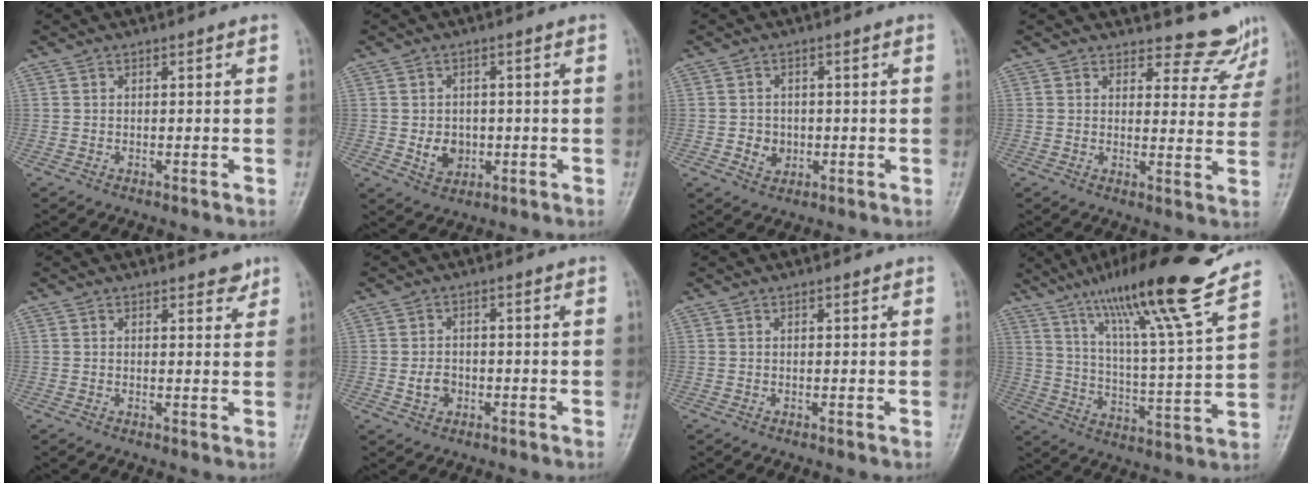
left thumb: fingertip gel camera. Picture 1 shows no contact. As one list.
[{"total": 4.7, "force": [-0.6, 3.9, 2.6], "torque": [-0.024, 0.001, -0.002]}, {"total": 3.4, "force": [-0.6, 3.0, 1.5], "torque": [-0.010, 0.003, -0.004]}, {"total": 6.8, "force": [6.5, 2.0, -0.2], "torque": [0.030, -0.064, 0.069]}, {"total": 2.7, "force": [2.1, 1.0, 1.2], "torque": [0.001, -0.013, 0.026]}, {"total": 3.1, "force": [-0.8, 2.5, 1.7], "torque": [-0.019, 0.004, -0.013]}, {"total": 0.6, "force": [0.5, 0.2, 0.3], "torque": [-0.007, -0.003, 0.007]}, {"total": 20.7, "force": [14.9, 1.1, 14.3], "torque": [-0.212, -0.063, 0.246]}]